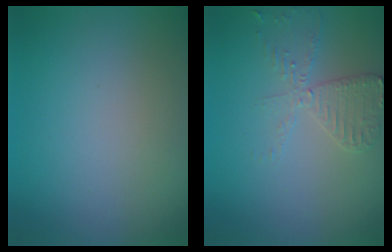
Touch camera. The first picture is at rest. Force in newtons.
{"total": 3.1, "press": 2.8, "slide": 1.3}